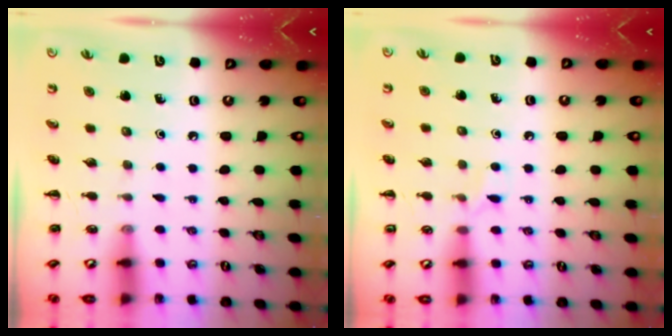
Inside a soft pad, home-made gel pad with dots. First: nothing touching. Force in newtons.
{"total": 4.6, "press": 4.4, "slide": 1.5}